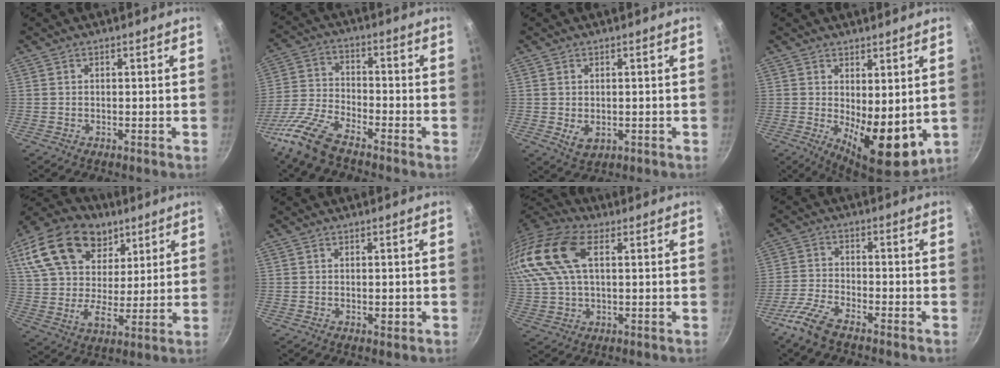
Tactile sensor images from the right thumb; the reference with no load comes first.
{"total": 10.7, "force": [-8.0, 3.5, 6.1], "torque": [-0.137, 0.041, -0.177]}
{"total": 3.3, "force": [-0.3, 2.3, 2.3], "torque": [-0.038, -0.008, 0.000]}
{"total": 11.2, "force": [-0.1, 4.9, 10.1], "torque": [-0.121, -0.024, 0.011]}
{"total": 22.6, "force": [11.1, 15.1, 12.6], "torque": [-0.211, -0.012, 0.191]}
{"total": 1.4, "force": [-0.3, 0.8, 1.2], "torque": [-0.015, 0.000, -0.003]}
{"total": 18.8, "force": [6.1, 10.5, 14.3], "torque": [-0.309, 0.025, 0.108]}
{"total": 6.3, "force": [-4.8, 2.0, 3.6], "torque": [-0.087, 0.024, -0.105]}